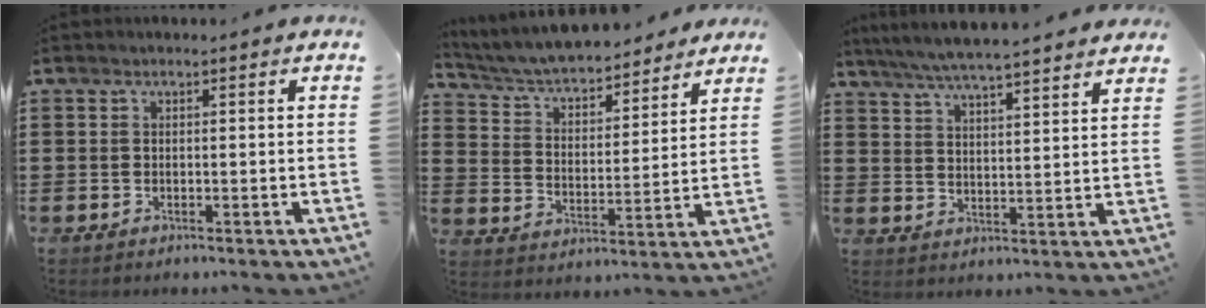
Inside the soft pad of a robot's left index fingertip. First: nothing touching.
{"total": 5.5, "force": [5.3, 0.8, 1.5], "torque": [-0.055, -0.035, 0.087]}
{"total": 5.5, "force": [5.3, -0.1, 1.4], "torque": [-0.050, -0.027, 0.092]}